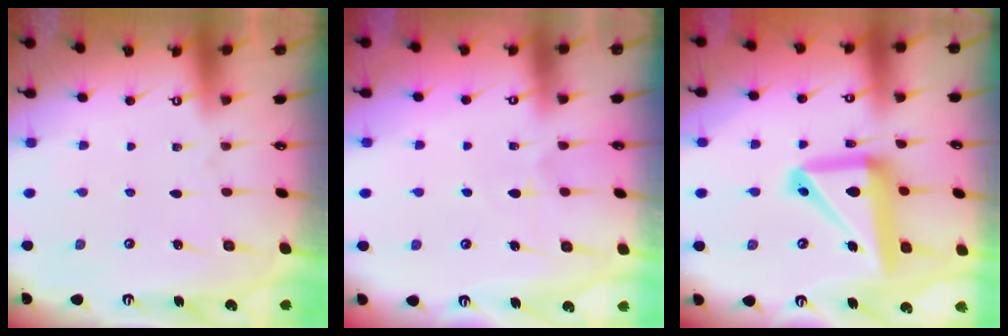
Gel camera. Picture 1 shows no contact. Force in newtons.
{"total": 4.7, "press": 4.7, "slide": 0.6}
{"total": 16.8, "press": 16.8, "slide": 1.7}